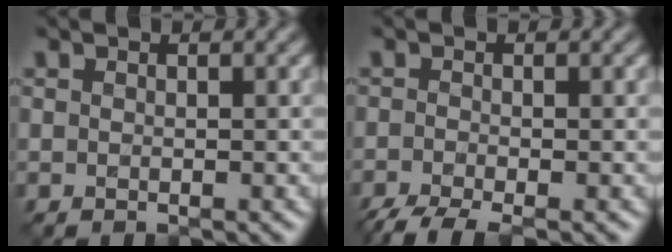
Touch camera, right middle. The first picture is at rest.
{"total": 3.6, "force": [-2.8, 0.7, 2.2], "torque": [-0.040, -0.011, -0.060]}